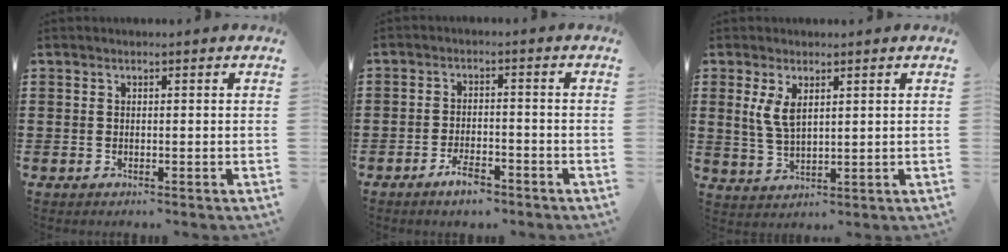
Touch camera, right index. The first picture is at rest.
{"total": 4.0, "force": [-3.0, 1.2, 2.4], "torque": [-0.046, 0.006, -0.058]}
{"total": 4.3, "force": [1.6, 2.0, 3.5], "torque": [-0.081, 0.002, 0.026]}